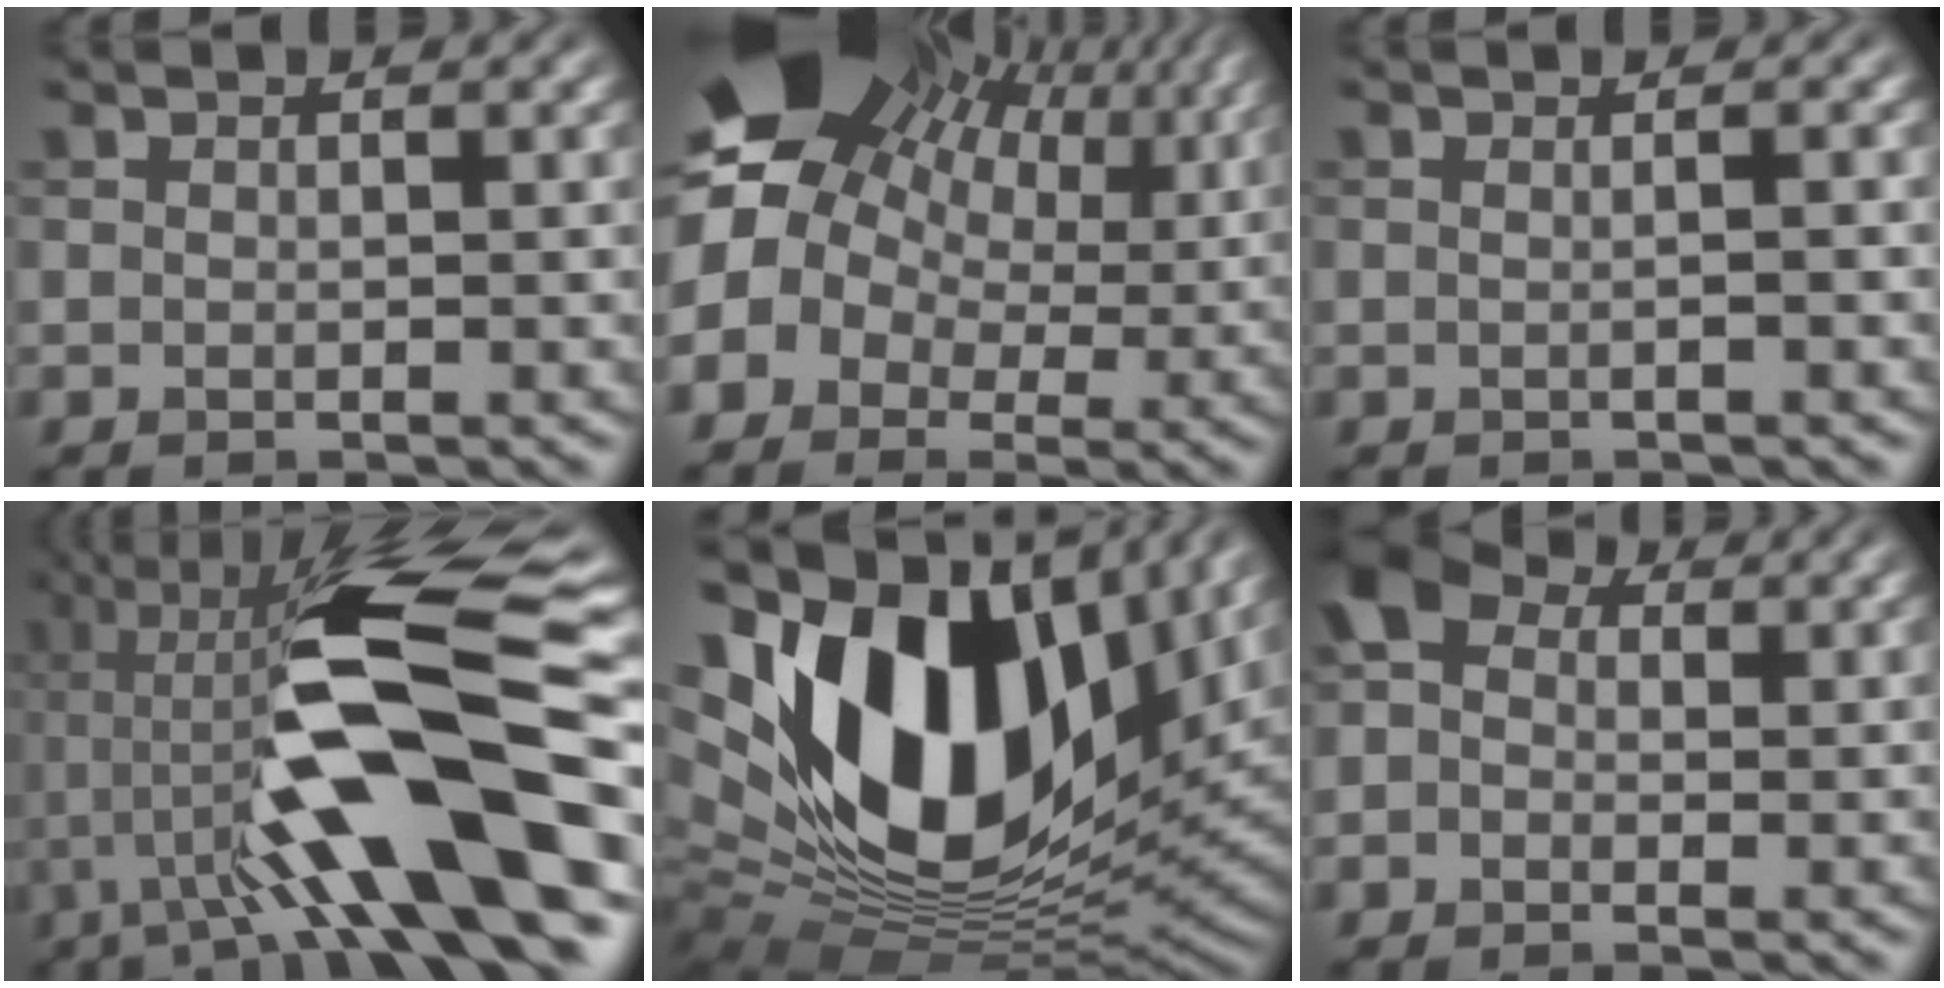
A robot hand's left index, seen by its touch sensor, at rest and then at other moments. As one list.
[{"total": 17.7, "force": [5.8, 12.5, 11.1], "torque": [-0.219, 0.032, 0.094]}, {"total": 1.0, "force": [0.0, 0.3, 1.0], "torque": [-0.011, -0.003, -0.008]}, {"total": 14.9, "force": [-1.8, 3.4, 14.4], "torque": [-0.231, 0.027, -0.039]}, {"total": 18.4, "force": [5.6, 11.1, 13.5], "torque": [-0.258, 0.008, 0.099]}, {"total": 4.1, "force": [0.6, 3.3, 2.4], "torque": [-0.049, 0.014, -0.002]}]